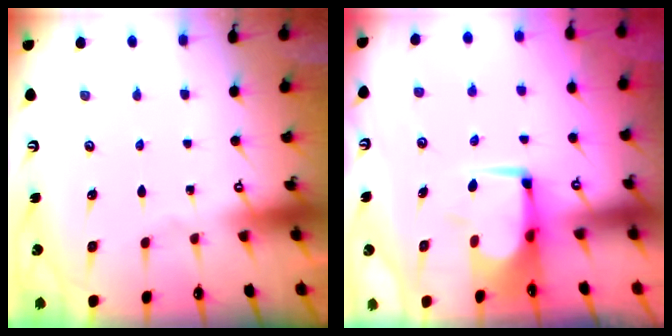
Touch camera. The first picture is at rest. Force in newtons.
{"total": 0.0}